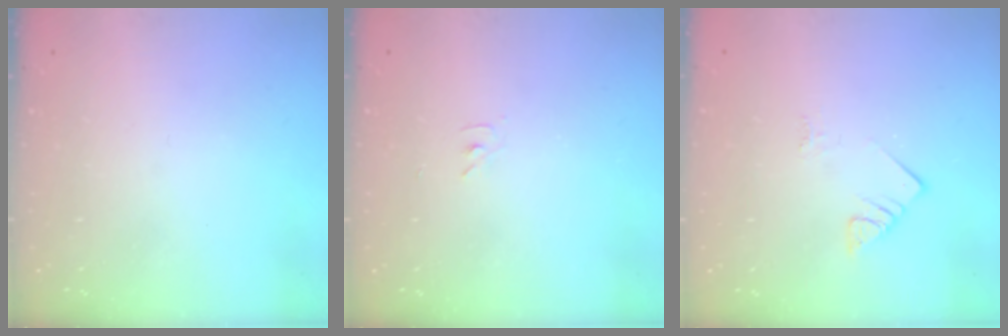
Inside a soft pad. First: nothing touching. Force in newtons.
{"total": 3.5, "press": 3.5, "slide": 0.5}
{"total": 3.6, "press": 3.6, "slide": 0.5}